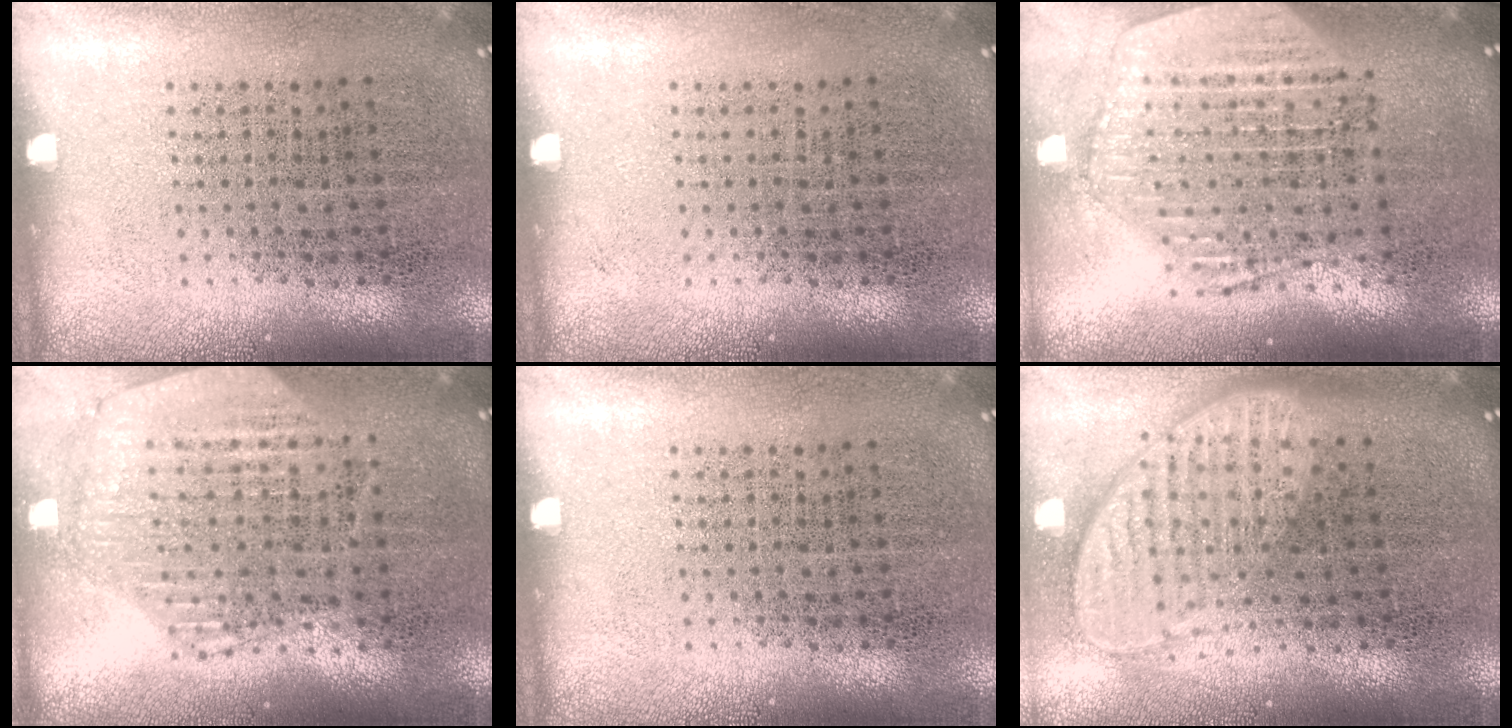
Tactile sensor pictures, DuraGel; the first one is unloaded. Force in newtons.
{"total": 0.0}
{"total": 2.6, "press": 2.2, "slide": 1.3}
{"total": 1.0, "press": 1.0, "slide": 0.2}
{"total": 0.0}
{"total": 2.0, "press": 1.6, "slide": 1.2}